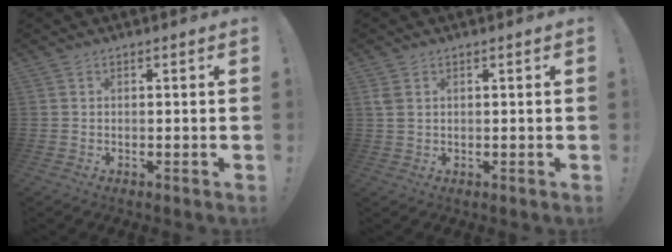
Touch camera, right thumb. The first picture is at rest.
{"total": 2.1, "force": [0.8, 1.3, 1.5], "torque": [-0.029, 0.004, 0.015]}